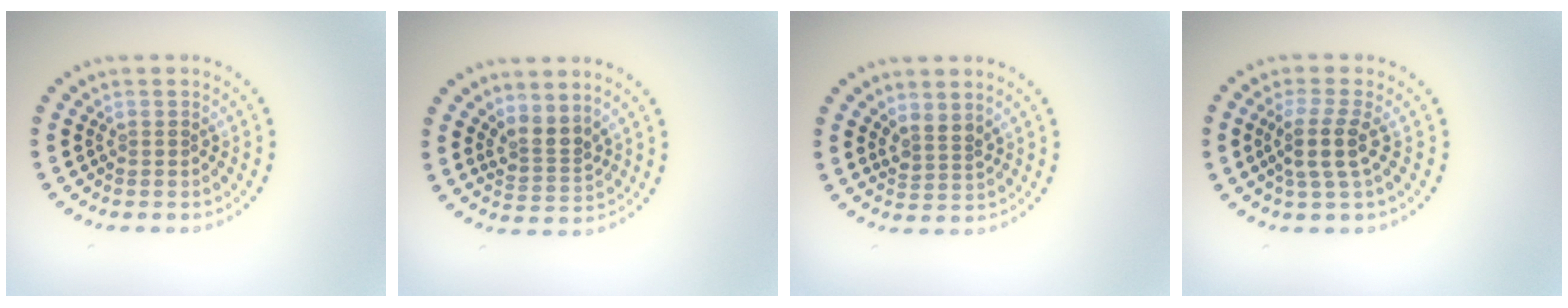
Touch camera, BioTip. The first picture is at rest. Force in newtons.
{"total": 2.6, "press": 1.9, "slide": 1.7}
{"total": 1.8, "press": 1.3, "slide": 1.2}
{"total": 3.1, "press": 2.5, "slide": 1.8}